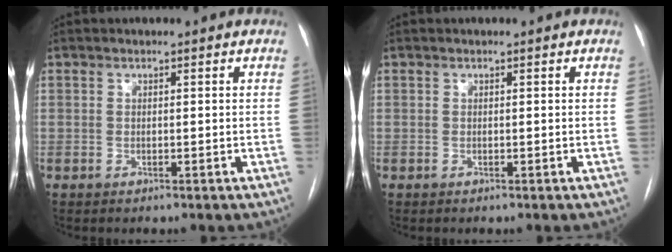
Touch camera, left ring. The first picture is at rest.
{"total": 0.0}